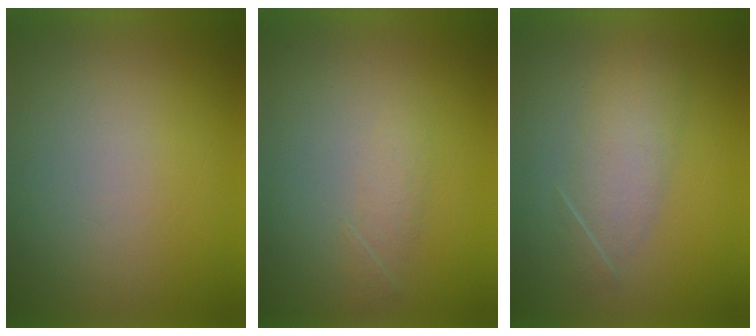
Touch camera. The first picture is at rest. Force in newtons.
{"total": 1.7}
{"total": 3.3}